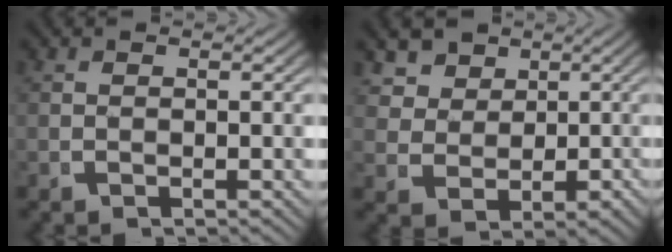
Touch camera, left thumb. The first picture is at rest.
{"total": 6.5, "force": [2.2, 5.2, 3.2], "torque": [-0.075, -0.025, 0.047]}